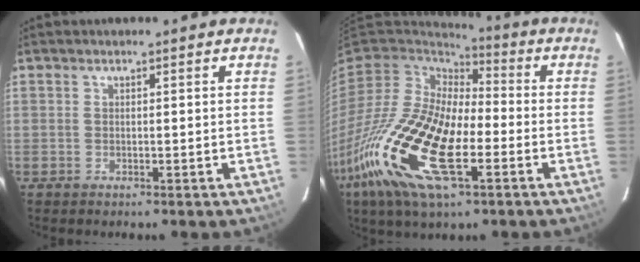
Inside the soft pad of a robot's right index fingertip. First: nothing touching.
{"total": 24.5, "force": [-8.9, 10.4, 20.3], "torque": [-0.430, -0.047, -0.176]}